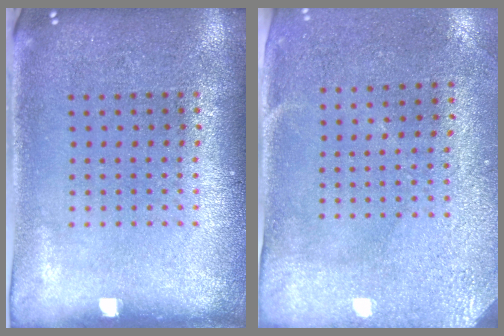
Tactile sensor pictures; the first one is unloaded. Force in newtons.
{"total": 3.0, "press": 2.4, "slide": 1.8}